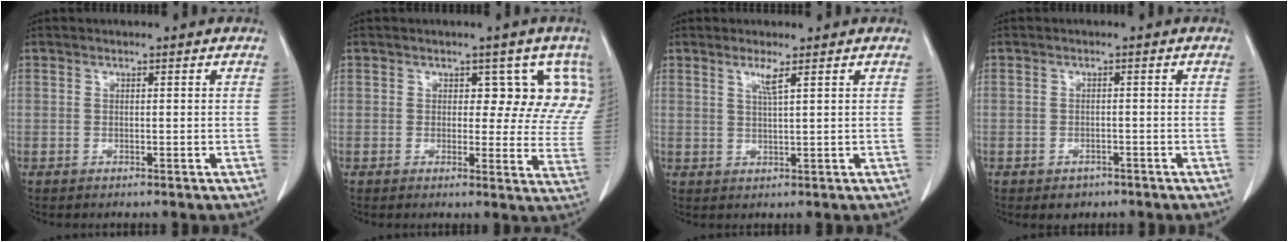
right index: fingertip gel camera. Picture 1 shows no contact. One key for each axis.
{"total": 7.9, "fx": 4.1, "fy": 4.5, "fz": 5.1, "tx": -0.031, "ty": -0.005, "tz": 0.030}
{"total": 2.2, "fx": 1.2, "fy": -0.4, "fz": 1.8, "tx": -0.040, "ty": -0.004, "tz": 0.026}
{"total": 2.3, "fx": -1.6, "fy": 1.6, "fz": 0.7, "tx": -0.010, "ty": 0.003, "tz": -0.015}